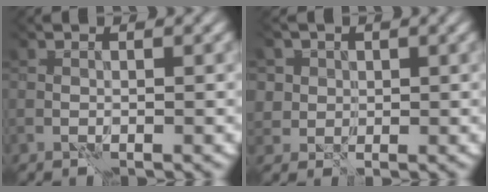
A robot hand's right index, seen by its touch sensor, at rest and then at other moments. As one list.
[{"total": 5.1, "force": [3.1, 3.9, 1.1], "torque": [-0.028, 0.017, 0.039]}]